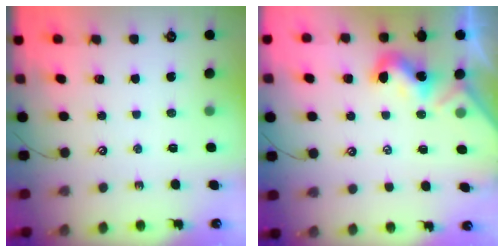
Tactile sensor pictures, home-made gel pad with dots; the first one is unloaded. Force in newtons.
{"total": 1.8, "press": 1.8, "slide": 0.5}